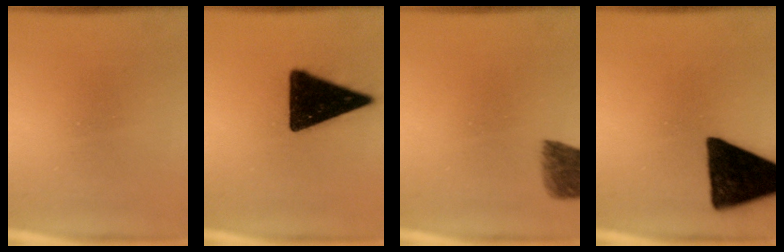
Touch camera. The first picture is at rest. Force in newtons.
{"total": 17.1}
{"total": 6.1}
{"total": 15.9}